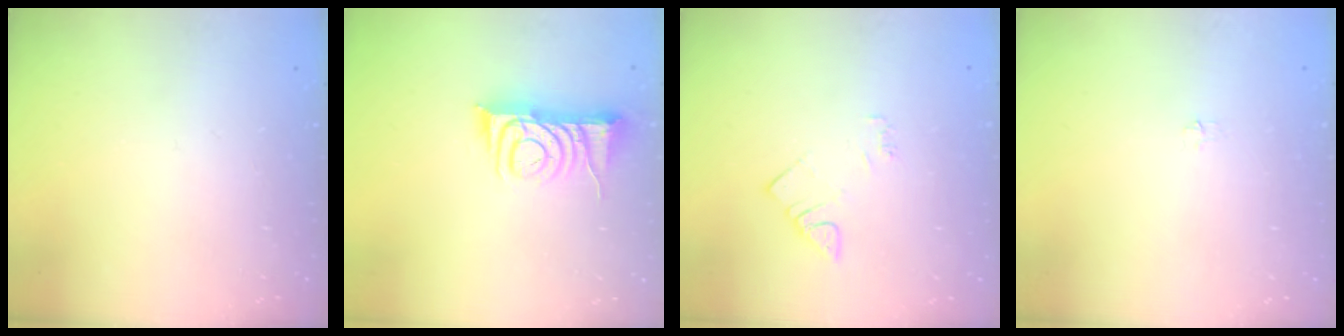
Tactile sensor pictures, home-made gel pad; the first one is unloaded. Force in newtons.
{"total": 8.4, "press": 8.3, "slide": 1.0}
{"total": 4.5, "press": 4.5, "slide": 0.5}
{"total": 3.1, "press": 3.0, "slide": 0.4}